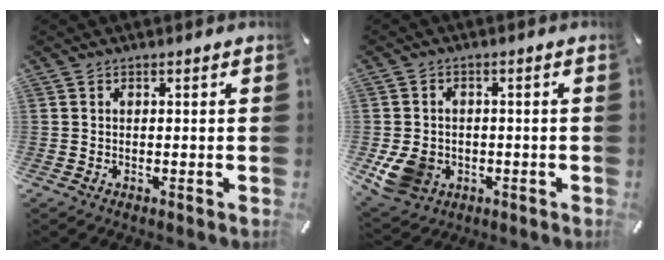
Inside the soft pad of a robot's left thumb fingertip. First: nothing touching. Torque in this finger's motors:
{"motor_torque": [0.98, 1.15, 0.41, 0.17, 0.04]}